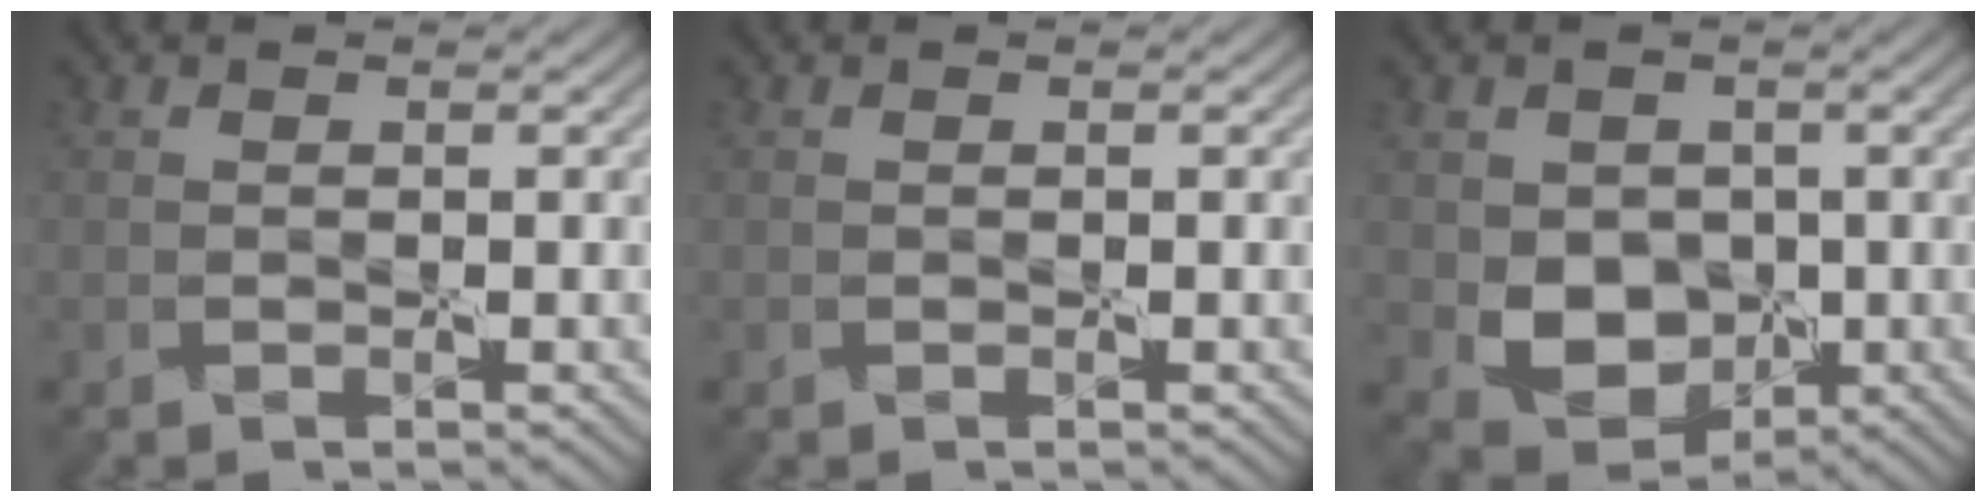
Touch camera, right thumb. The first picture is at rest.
{"total": 0.0}
{"total": 4.7, "force": [-0.1, 4.2, 2.1], "torque": [-0.045, -0.011, -0.002]}